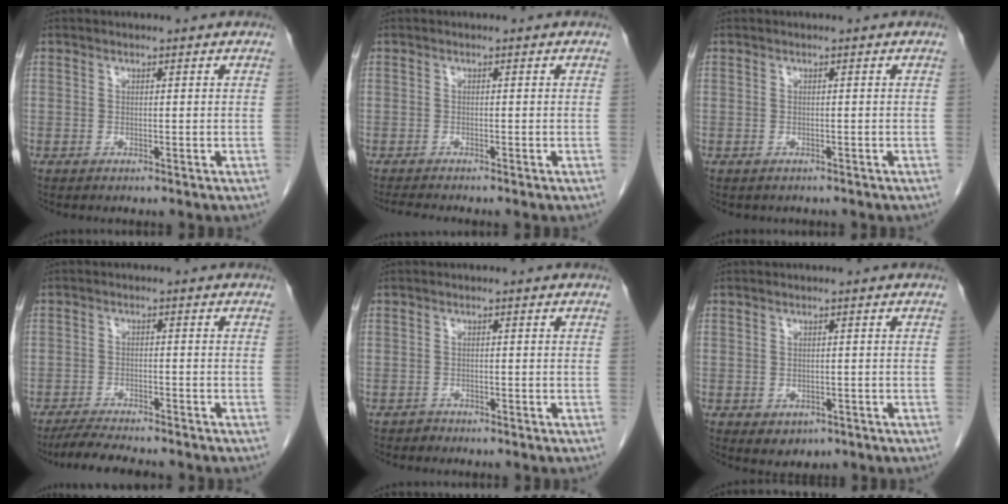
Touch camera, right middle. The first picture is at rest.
{"total": 2.5, "force": [-2.3, -0.3, 1.0], "torque": [-0.019, -0.009, -0.039]}
{"total": 1.3, "force": [-1.1, 0.7, 0.2], "torque": [-0.012, 0.000, -0.013]}
{"total": 6.9, "force": [-6.2, 0.8, 2.9], "torque": [-0.048, -0.017, -0.102]}
{"total": 0.9, "force": [-0.7, 0.4, -0.2], "torque": [-0.003, 0.001, -0.017]}
{"total": 2.4, "force": [-1.0, 1.9, 1.2], "torque": [-0.013, 0.000, 0.001]}